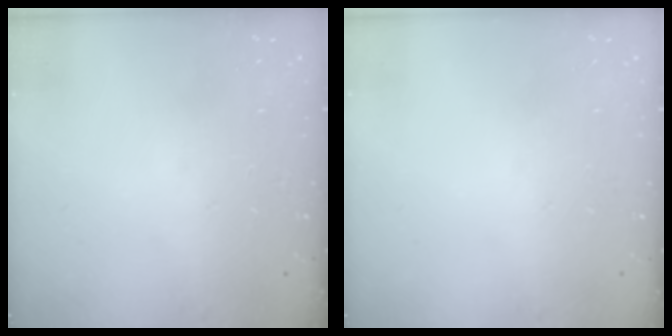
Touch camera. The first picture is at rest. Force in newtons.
{"total": 0.0}